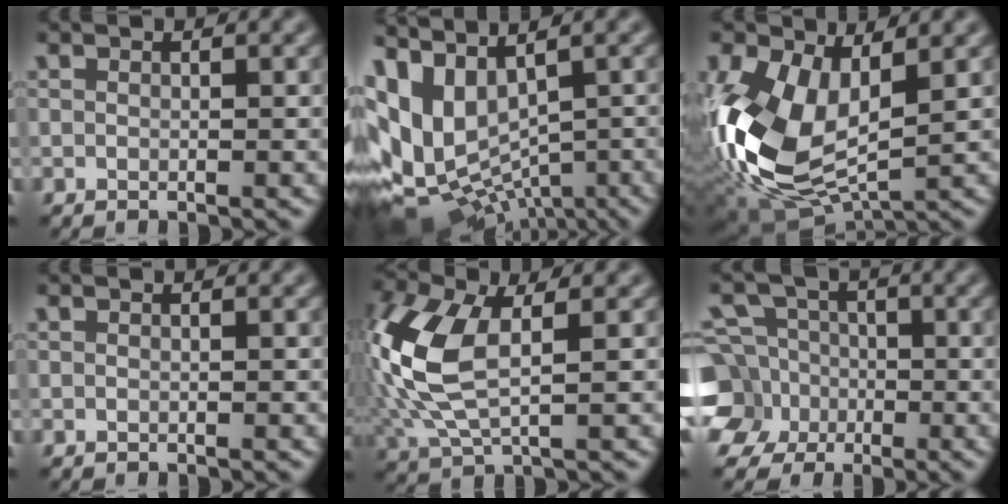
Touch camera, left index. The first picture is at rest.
{"total": 10.0, "force": [-0.6, 6.1, 7.9], "torque": [-0.147, -0.008, 0.038]}
{"total": 11.1, "force": [0.2, 6.5, 8.9], "torque": [-0.216, -0.024, 0.010]}
{"total": 0.0}
{"total": 9.0, "force": [0.5, 4.6, 7.7], "torque": [-0.203, 0.005, 0.008]}
{"total": 9.0, "force": [-2.8, 8.0, 3.0], "torque": [-0.071, 0.016, -0.083]}